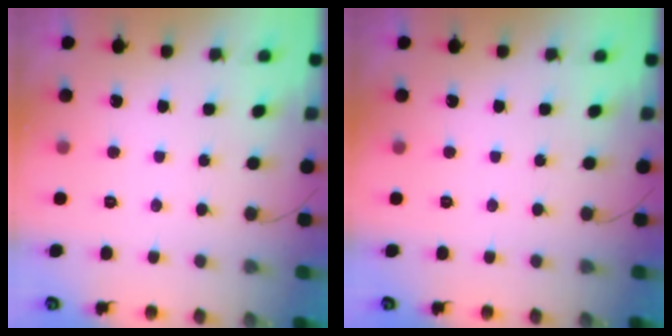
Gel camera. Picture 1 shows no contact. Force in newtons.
{"total": 0.0}